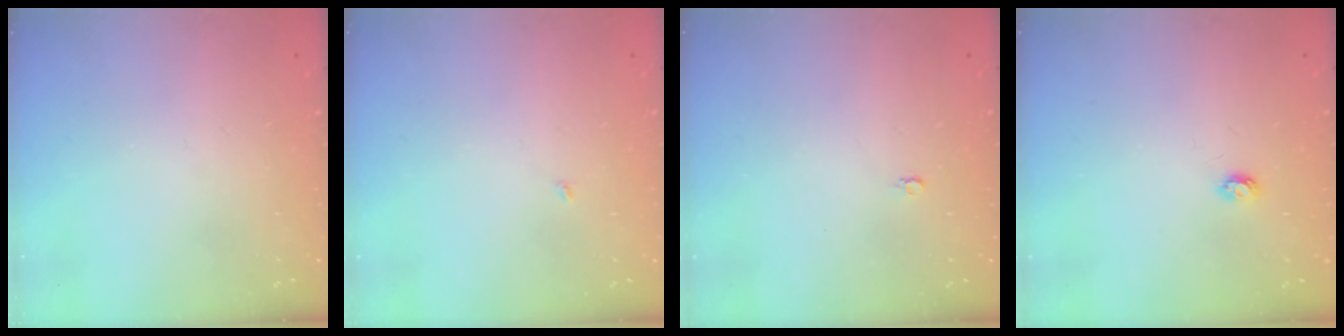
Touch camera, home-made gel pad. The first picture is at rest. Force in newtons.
{"total": 1.9, "press": 1.9, "slide": 0.2}
{"total": 2.2, "press": 2.2, "slide": 0.2}
{"total": 3.4, "press": 3.4, "slide": 0.5}